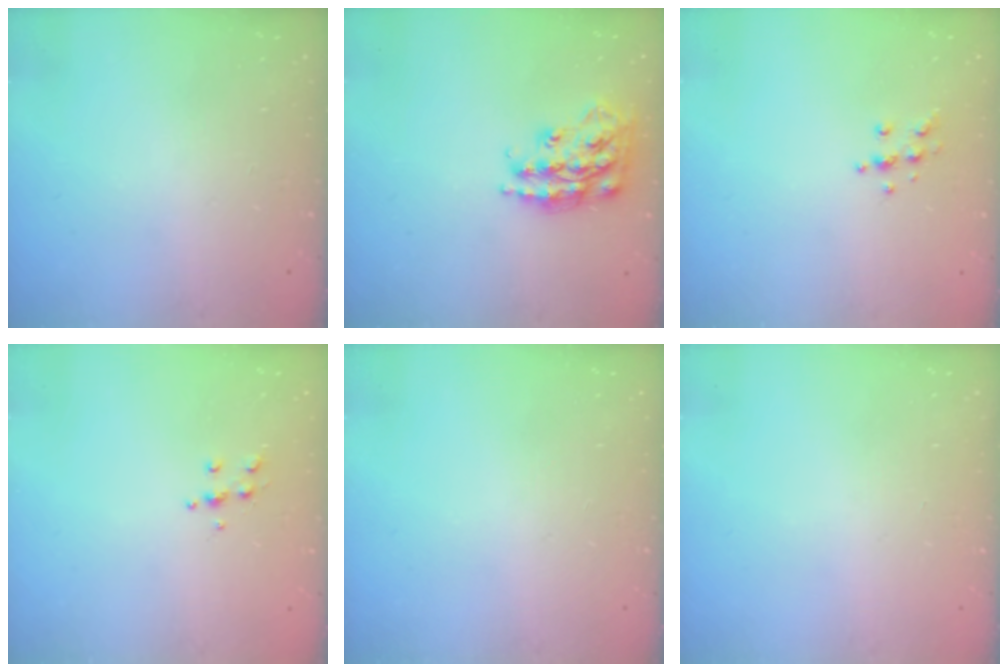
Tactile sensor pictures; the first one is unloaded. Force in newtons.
{"total": 17.9, "press": 17.8, "slide": 1.1}
{"total": 5.7, "press": 5.6, "slide": 1.1}
{"total": 5.2, "press": 5.0, "slide": 1.1}
{"total": 0.0}
{"total": 0.0}